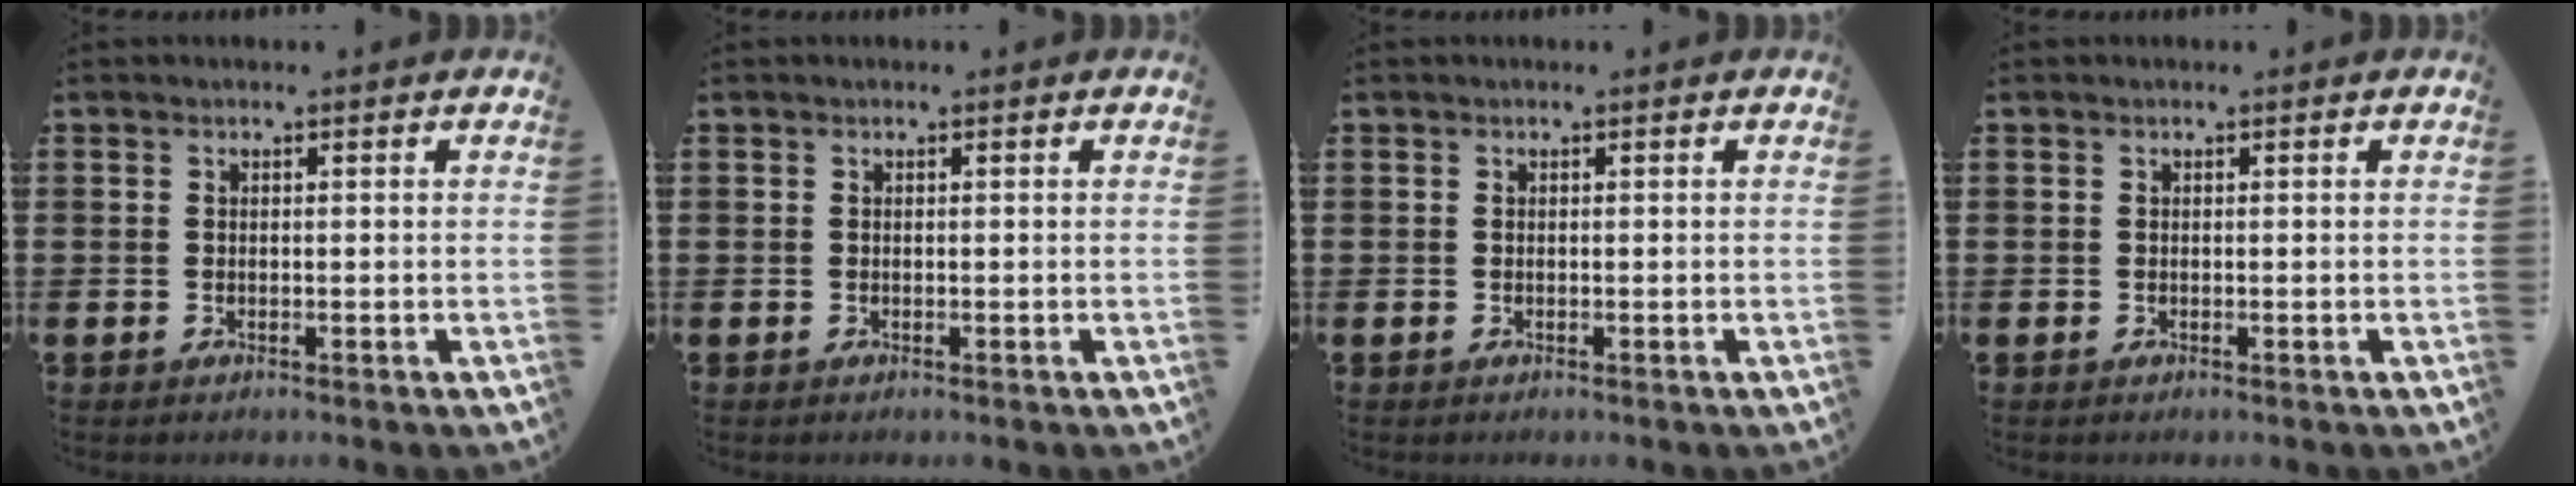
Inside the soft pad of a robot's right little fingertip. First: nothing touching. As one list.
[{"total": 0.0}, {"total": 0.0}, {"total": 0.0}]